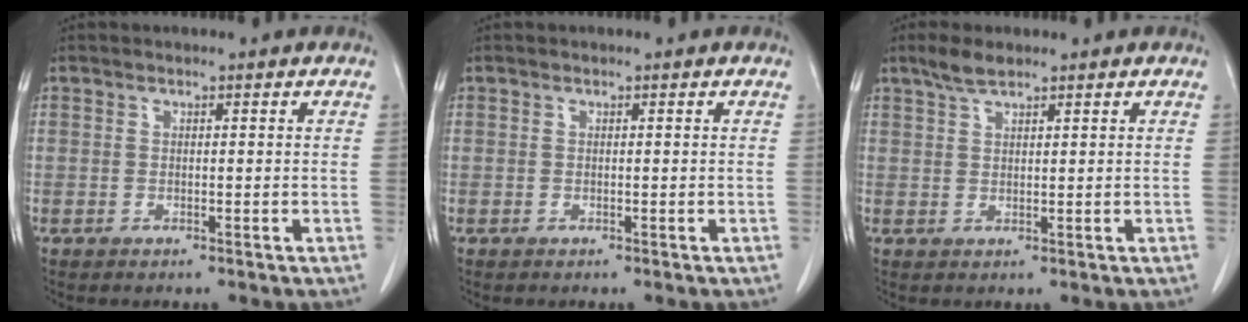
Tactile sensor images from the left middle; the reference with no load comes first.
{"total": 0.0}
{"total": 2.9, "force": [2.3, 0.6, 1.7], "torque": [-0.041, 0.006, 0.046]}